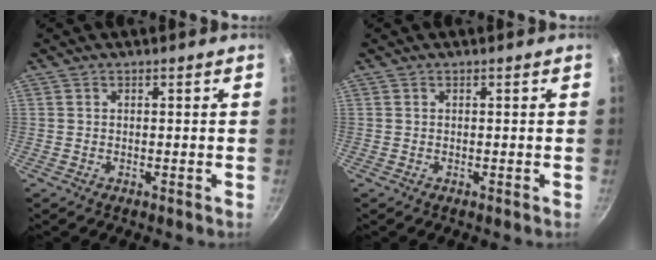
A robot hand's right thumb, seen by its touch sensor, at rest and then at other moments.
{"total": 0.0}